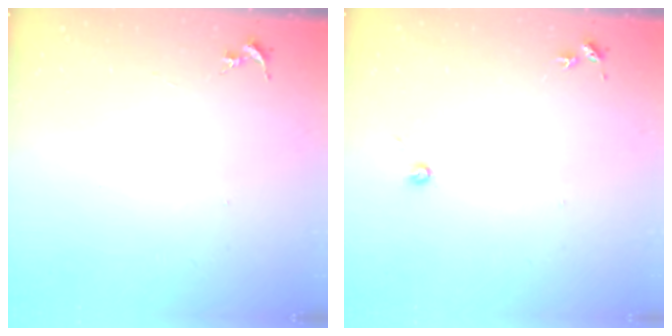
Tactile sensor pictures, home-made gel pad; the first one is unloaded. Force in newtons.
{"total": 3.0, "press": 3.0, "slide": 0.3}